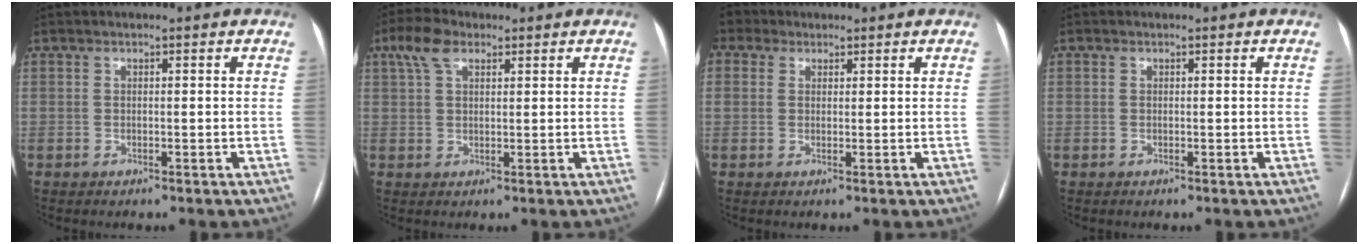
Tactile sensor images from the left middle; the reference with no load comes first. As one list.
[{"total": 4.7, "force": [2.6, 2.3, 3.2], "torque": [-0.073, 0.024, 0.053]}, {"total": 3.1, "force": [1.9, 2.3, 0.6], "torque": [-0.029, 0.021, 0.044]}, {"total": 1.4, "force": [-0.6, -0.9, -0.8], "torque": [0.013, -0.009, -0.012]}]